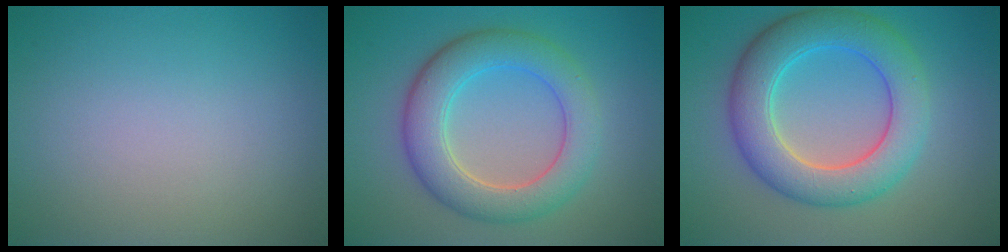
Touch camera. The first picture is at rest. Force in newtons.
{"total": 6.3, "press": 6.2, "slide": 0.6}
{"total": 7.3, "press": 7.3, "slide": 0.3}